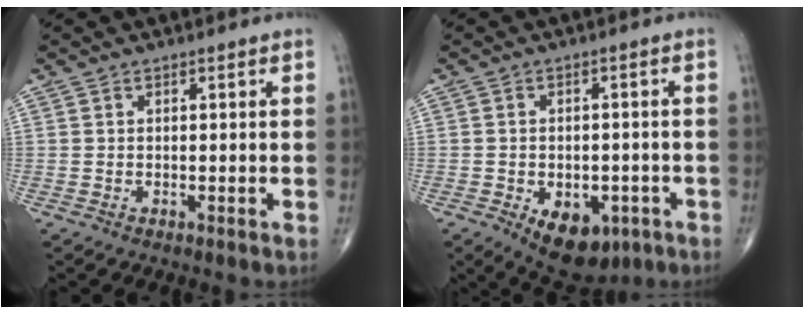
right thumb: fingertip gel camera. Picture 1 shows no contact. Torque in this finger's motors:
{"motor_torque": [-0.19, 0.38, 0.01, -0.07, 0.08]}